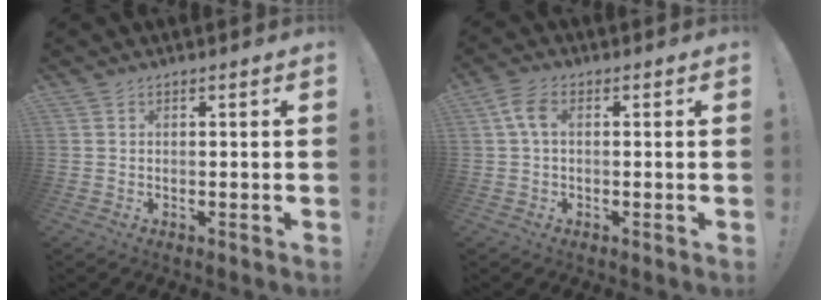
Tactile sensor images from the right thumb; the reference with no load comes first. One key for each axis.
{"total": 5.0, "fx": 0.9, "fy": 2.8, "fz": 4.1, "tx": -0.085, "ty": 0.011, "tz": 0.019}